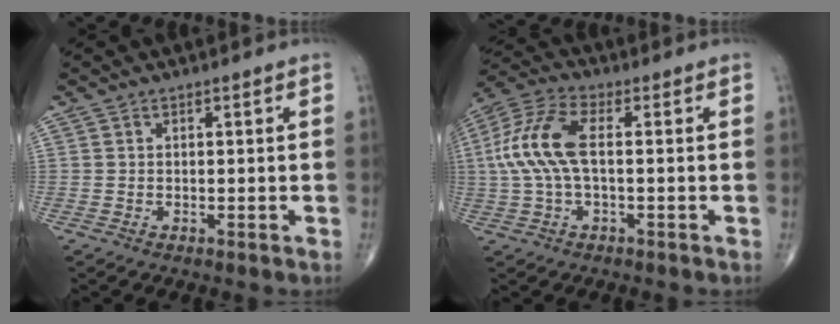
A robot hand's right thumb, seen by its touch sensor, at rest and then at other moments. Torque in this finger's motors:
{"motor_torque": [0.05, 0.81, 1.25, -0.14, 0.16]}